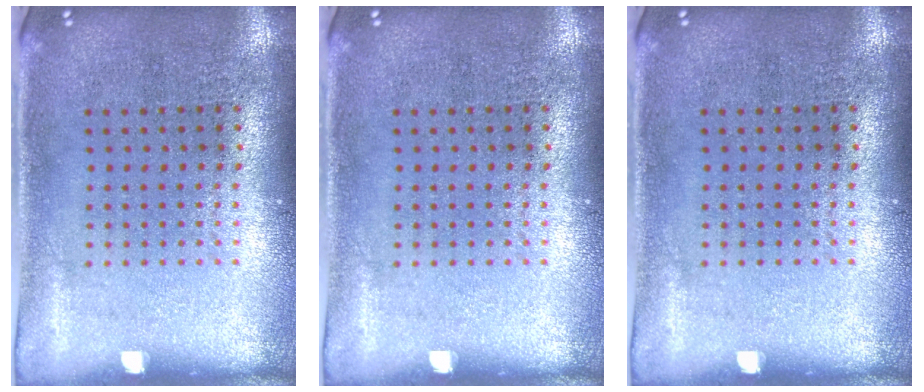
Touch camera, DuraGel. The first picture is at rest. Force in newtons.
{"total": 0.0}
{"total": 0.0}